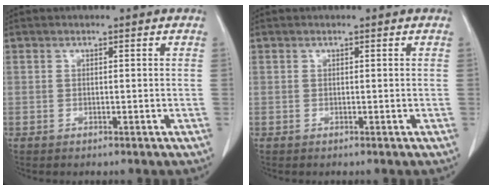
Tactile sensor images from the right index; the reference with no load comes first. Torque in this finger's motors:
{"motor_torque": [0.00, 0.00, 0.00, 0.00]}